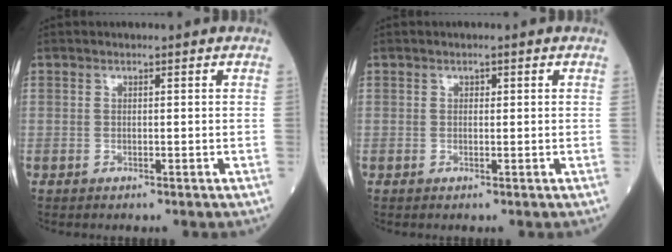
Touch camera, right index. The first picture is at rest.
{"total": 0.5, "force": [0.2, 0.4, 0.3], "torque": [-0.003, 0.001, 0.002]}